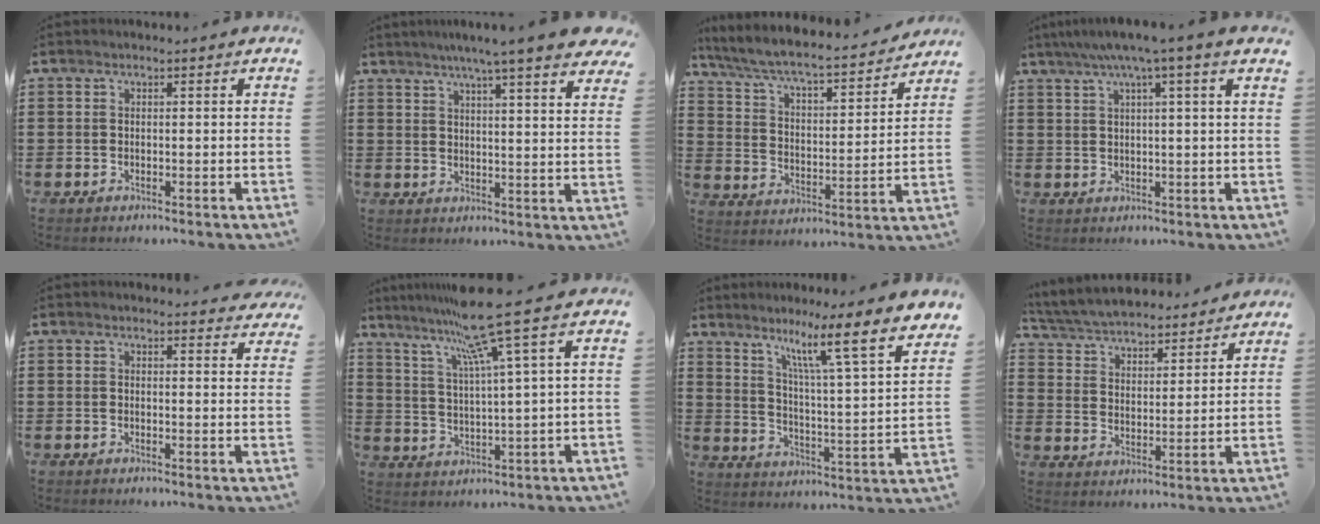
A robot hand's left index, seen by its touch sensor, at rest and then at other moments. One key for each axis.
{"total": 6.1, "fx": 5.1, "fy": -0.8, "fz": 3.1, "tx": -0.080, "ty": -0.024, "tz": 0.085}
{"total": 5.7, "fx": 5.2, "fy": 0.3, "fz": 2.3, "tx": -0.070, "ty": -0.043, "tz": 0.079}
{"total": 4.9, "fx": 3.0, "fy": -0.7, "fz": 3.8, "tx": -0.082, "ty": -0.003, "tz": 0.048}
{"total": 1.9, "fx": 1.8, "fy": 0.2, "fz": 0.3, "tx": -0.002, "ty": -0.004, "tz": 0.034}
{"total": 11.6, "fx": 7.4, "fy": -1.2, "fz": 8.9, "tx": -0.183, "ty": -0.028, "tz": 0.115}
{"total": 9.6, "fx": 7.3, "fy": -0.6, "fz": 6.2, "tx": -0.115, "ty": -0.065, "tz": 0.104}
{"total": 5.1, "fx": 5.0, "fy": 0.4, "fz": 0.8, "tx": -0.042, "ty": -0.031, "tz": 0.084}